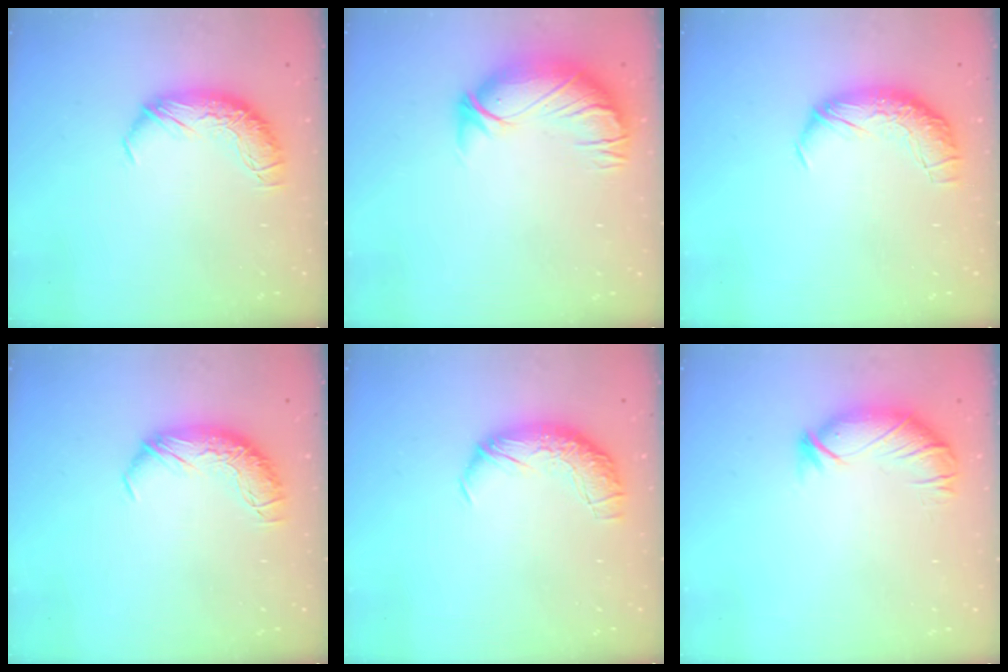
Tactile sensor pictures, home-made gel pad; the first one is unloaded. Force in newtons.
{"total": 2.9, "press": 0.4, "slide": 2.9}
{"total": 2.3, "press": 0.9, "slide": 2.1}
{"total": 0.0}
{"total": 2.4, "press": 1.0, "slide": 2.2}
{"total": 2.8, "press": 2.6, "slide": 0.9}